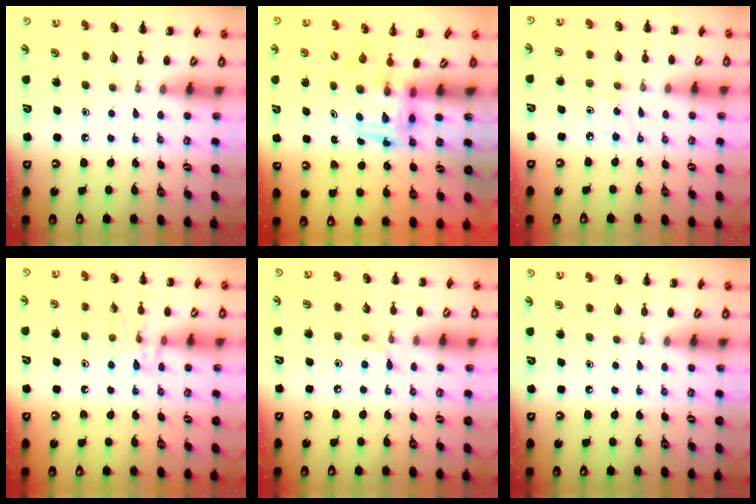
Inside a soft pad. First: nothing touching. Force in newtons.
{"total": 3.9, "press": 3.9, "slide": 0.7}
{"total": 3.5, "press": 3.3, "slide": 1.0}
{"total": 9.8, "press": 9.8, "slide": 0.9}
{"total": 6.0, "press": 5.7, "slide": 1.8}
{"total": 0.0}